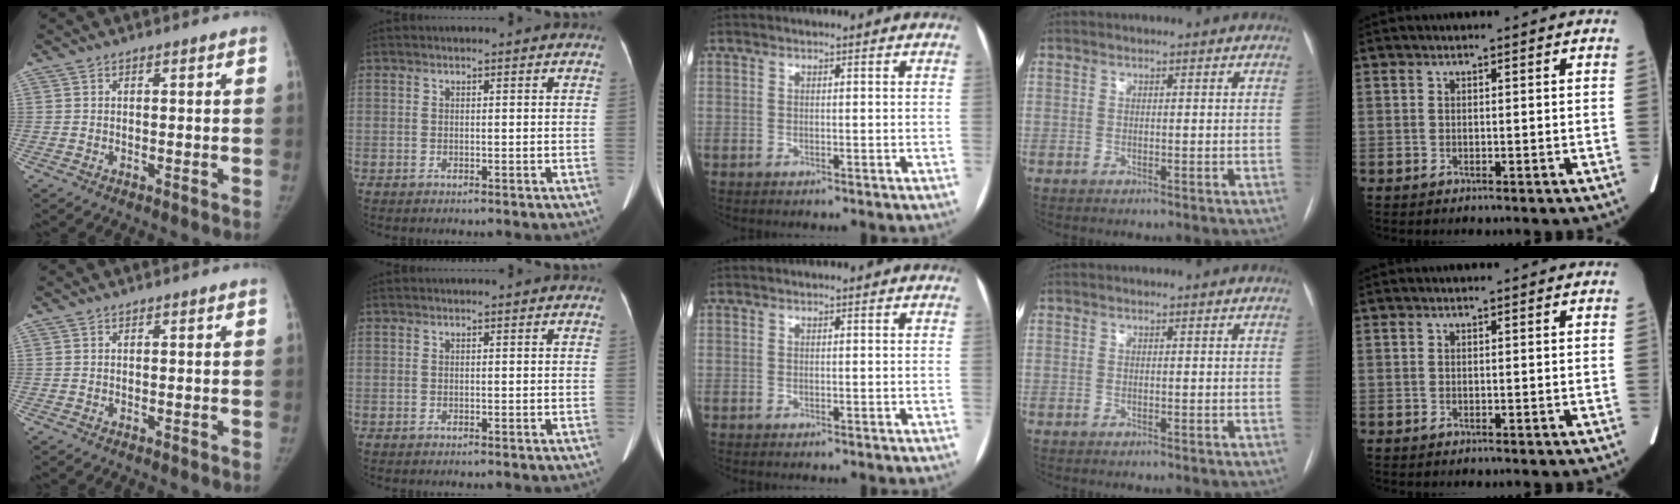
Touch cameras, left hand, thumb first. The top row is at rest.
{}